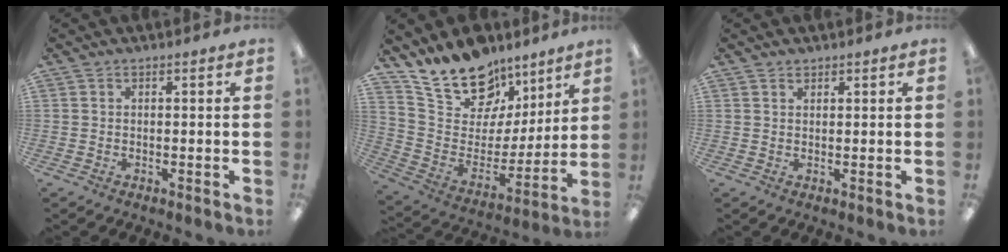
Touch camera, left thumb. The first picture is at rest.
{"total": 18.4, "force": [14.6, 9.8, 5.2], "torque": [-0.107, -0.107, 0.272]}
{"total": 1.0, "force": [0.9, 0.5, 0.1], "torque": [-0.002, 0.000, 0.018]}